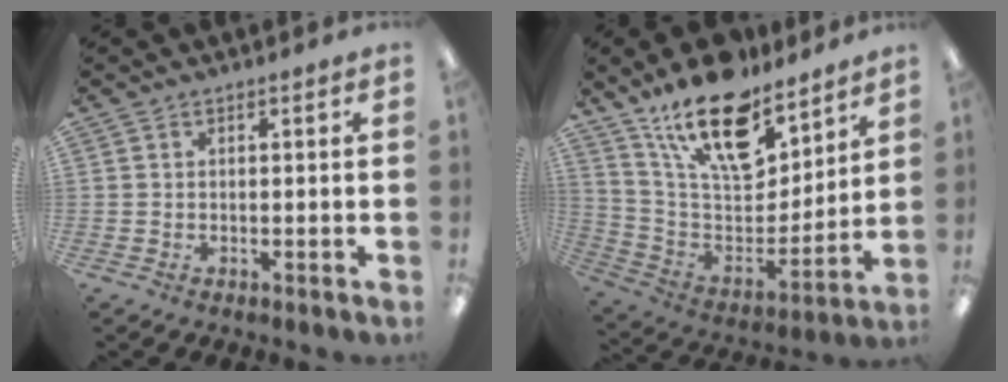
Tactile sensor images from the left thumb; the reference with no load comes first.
{"total": 20.7, "force": [14.5, 9.2, 11.5], "torque": [-0.205, -0.093, 0.258]}